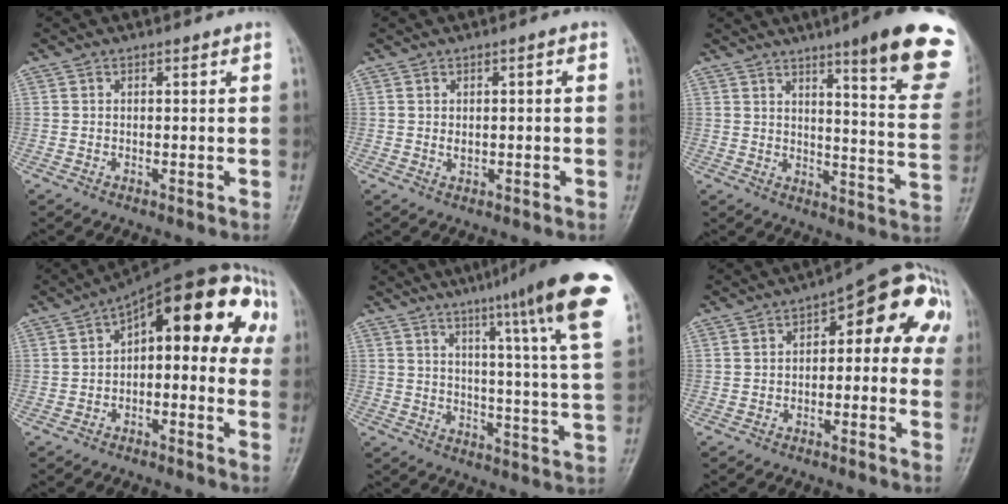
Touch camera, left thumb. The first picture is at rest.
{"total": 2.1, "force": [-0.1, 1.1, 1.8], "torque": [-0.025, 0.011, -0.001]}
{"total": 20.8, "force": [12.8, 3.0, 16.1], "torque": [-0.182, -0.060, 0.159]}
{"total": 16.9, "force": [2.3, 8.3, 14.5], "torque": [-0.150, 0.056, 0.014]}
{"total": 20.8, "force": [12.3, 1.2, 16.7], "torque": [-0.215, -0.043, 0.153]}
{"total": 13.3, "force": [1.8, 6.8, 11.3], "torque": [-0.091, 0.044, 0.007]}